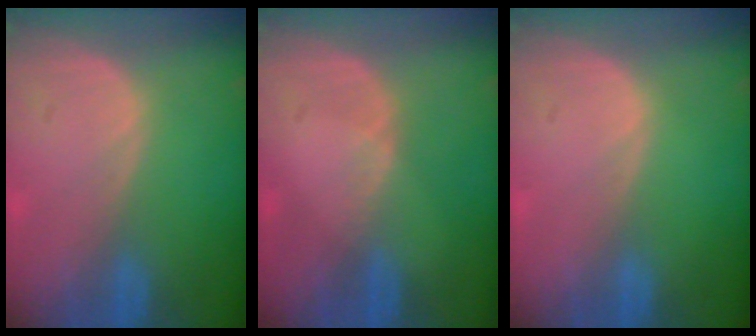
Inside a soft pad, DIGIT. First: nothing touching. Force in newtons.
{"total": 1.1, "press": 0.8, "slide": 0.8}
{"total": 0.0}